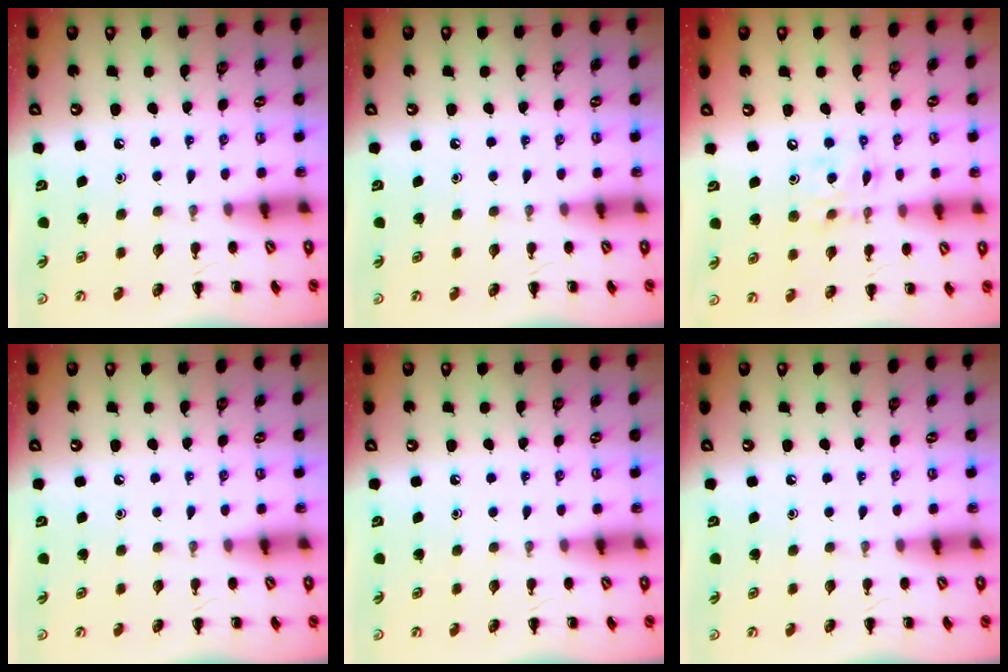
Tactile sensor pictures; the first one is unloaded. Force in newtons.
{"total": 0.0}
{"total": 10.8, "press": 10.5, "slide": 2.3}
{"total": 0.0}
{"total": 0.0}
{"total": 0.0}